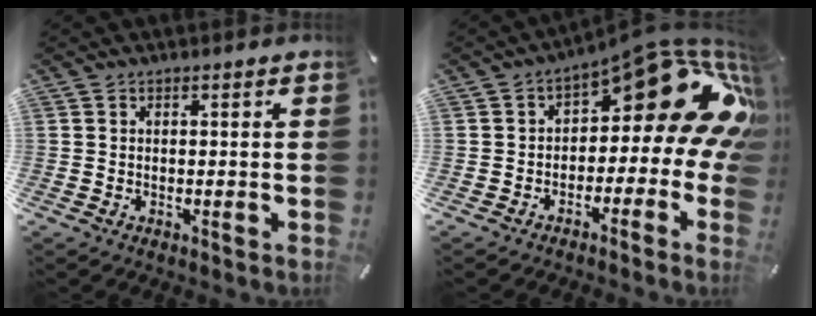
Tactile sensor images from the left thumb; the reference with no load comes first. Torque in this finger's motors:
{"motor_torque": [2.41, 2.60, 0.34, 0.01, 0.09]}